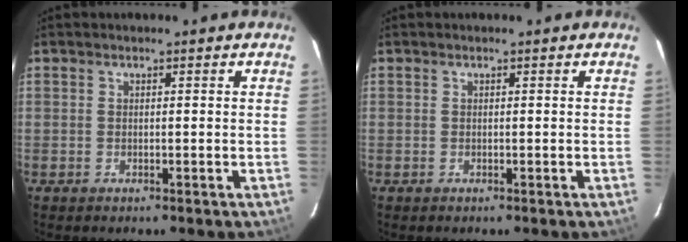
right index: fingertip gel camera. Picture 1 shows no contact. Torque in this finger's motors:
{"motor_torque": [0.00, 0.00, 0.01, 0.00]}